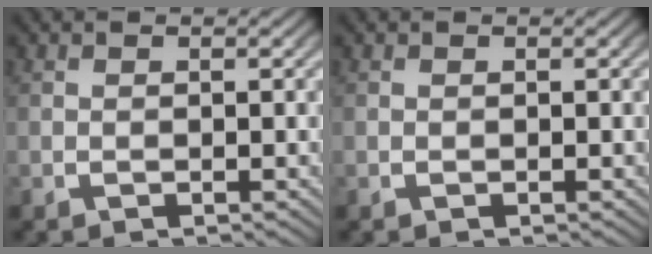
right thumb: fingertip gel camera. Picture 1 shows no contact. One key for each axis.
{"total": 0.0}